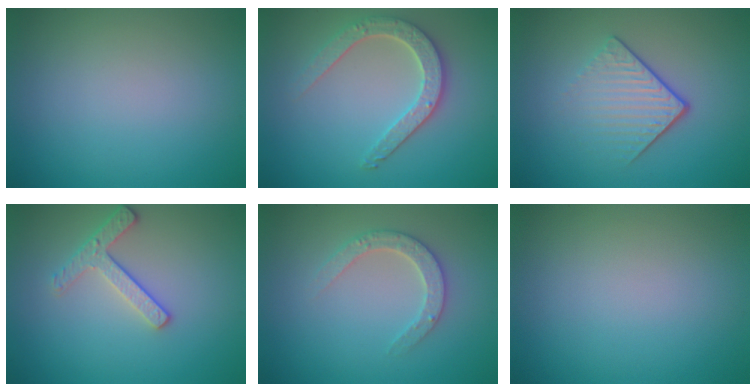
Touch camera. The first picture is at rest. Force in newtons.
{"total": 3.6, "press": 3.2, "slide": 1.7}
{"total": 4.2, "press": 2.5, "slide": 3.4}
{"total": 2.4, "press": 2.3, "slide": 0.8}
{"total": 2.7, "press": 2.6, "slide": 0.5}
{"total": 0.0}